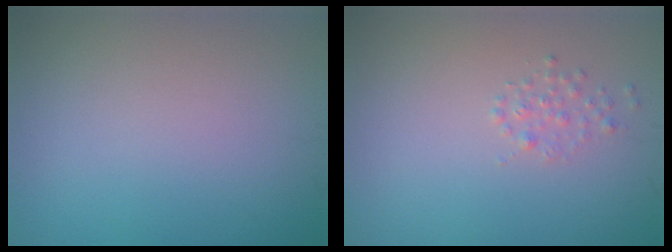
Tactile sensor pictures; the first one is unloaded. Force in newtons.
{"total": 1.0, "press": 1.0, "slide": 0.1}